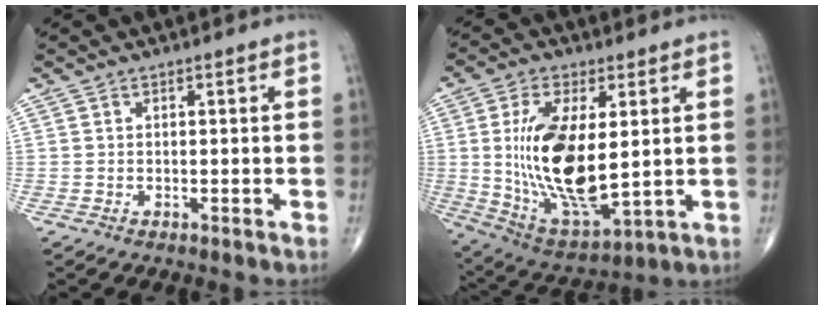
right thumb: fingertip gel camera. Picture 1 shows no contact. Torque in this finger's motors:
{"motor_torque": [1.90, 3.11, 1.93, -0.03, 0.22]}